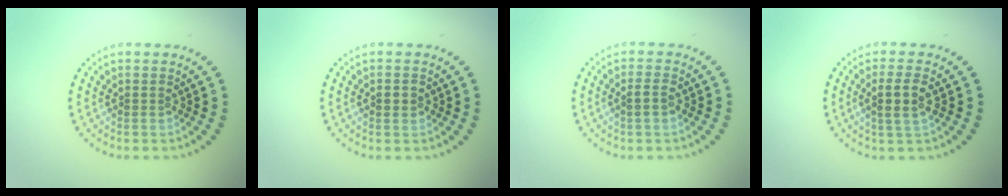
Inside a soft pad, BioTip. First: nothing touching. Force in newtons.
{"total": 1.7, "press": 1.7, "slide": 0.1}
{"total": 0.9, "press": 0.9, "slide": 0.2}
{"total": 2.6, "press": 2.4, "slide": 1.1}